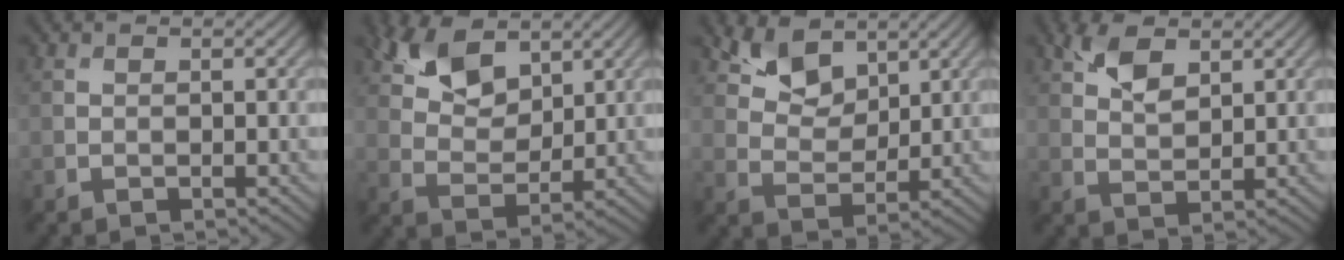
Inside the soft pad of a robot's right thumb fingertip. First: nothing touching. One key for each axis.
{"total": 8.1, "fx": 5.1, "fy": 4.3, "fz": 4.6, "tx": -0.106, "ty": 0.001, "tz": 0.098}
{"total": 6.3, "fx": 4.3, "fy": 3.5, "fz": 3.1, "tx": -0.071, "ty": -0.009, "tz": 0.079}
{"total": 4.4, "fx": 2.6, "fy": 2.2, "fz": 2.9, "tx": -0.067, "ty": 0.002, "tz": 0.052}